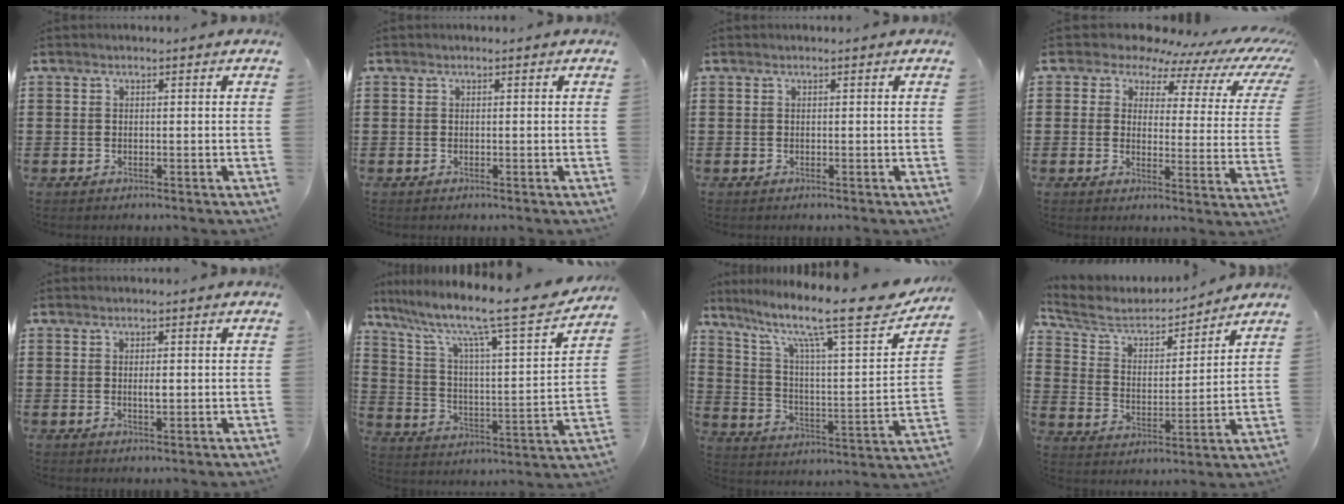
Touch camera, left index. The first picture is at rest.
{"total": 0.0}
{"total": 0.0}
{"total": 6.3, "force": [5.3, 2.9, 1.8], "torque": [-0.056, -0.032, 0.086]}
{"total": 1.6, "force": [0.1, 0.4, 1.6], "torque": [-0.029, 0.000, 0.002]}
{"total": 10.7, "force": [8.3, 0.8, 6.7], "torque": [-0.145, -0.064, 0.125]}
{"total": 14.3, "force": [10.5, 2.1, 9.5], "torque": [-0.186, -0.069, 0.162]}
{"total": 5.5, "force": [4.6, 2.1, 2.1], "torque": [-0.066, -0.025, 0.073]}